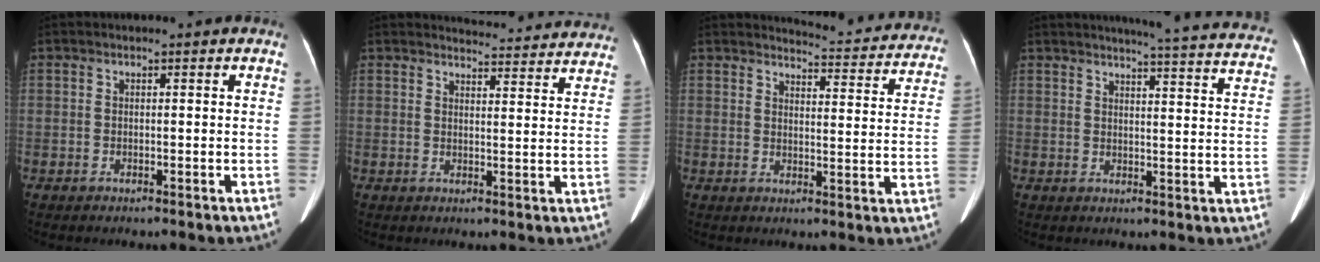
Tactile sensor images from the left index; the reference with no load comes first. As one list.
[{"total": 15.2, "force": [14.9, 2.4, 2.0], "torque": [-0.002, -0.033, 0.153]}, {"total": 14.2, "force": [13.8, 2.1, 2.4], "torque": [-0.008, -0.051, 0.136]}, {"total": 21.4, "force": [20.2, 1.1, 6.9], "torque": [-0.080, -0.073, 0.214]}]